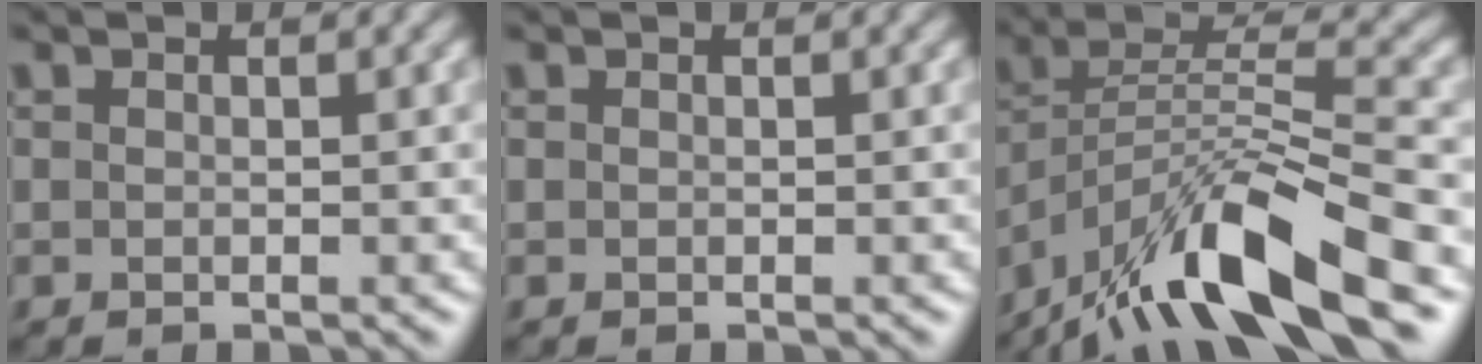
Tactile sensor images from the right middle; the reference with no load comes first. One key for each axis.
{"total": 0.0}
{"total": 12.2, "fx": -8.5, "fy": 3.0, "fz": 8.3, "tx": -0.150, "ty": 0.009, "tz": -0.165}